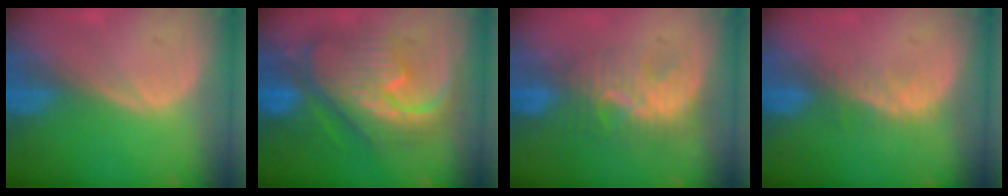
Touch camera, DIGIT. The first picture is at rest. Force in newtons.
{"total": 12.0, "press": 11.9, "slide": 1.4}
{"total": 7.7, "press": 7.4, "slide": 2.3}
{"total": 2.8, "press": 2.3, "slide": 1.7}